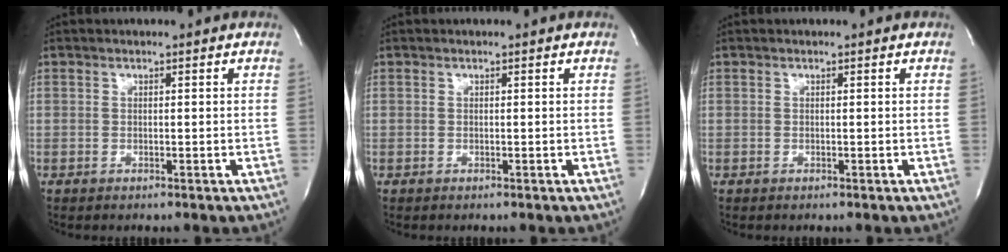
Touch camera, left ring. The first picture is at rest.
{"total": 0.0}
{"total": 0.0}